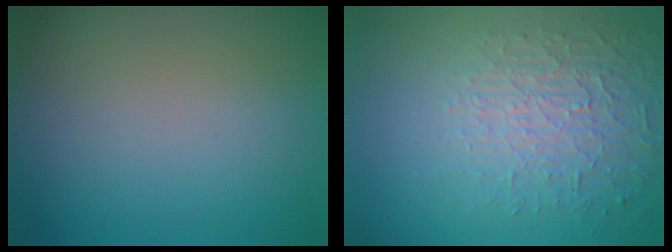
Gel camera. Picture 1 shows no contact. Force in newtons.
{"total": 3.7, "press": 3.1, "slide": 2.0}